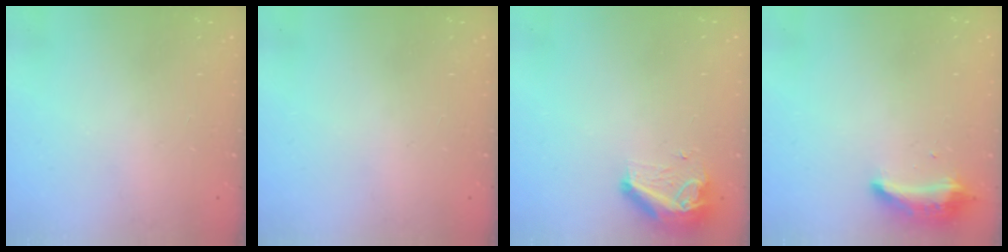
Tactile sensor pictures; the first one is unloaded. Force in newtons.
{"total": 0.0}
{"total": 8.4, "press": 8.4, "slide": 0.4}
{"total": 9.5, "press": 9.4, "slide": 0.7}